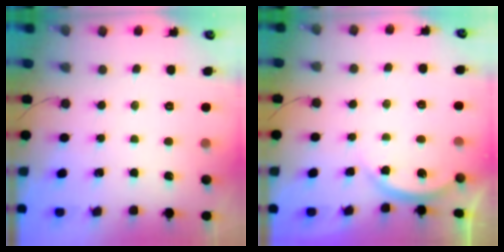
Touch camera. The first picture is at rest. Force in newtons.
{"total": 4.2, "press": 4.1, "slide": 0.5}